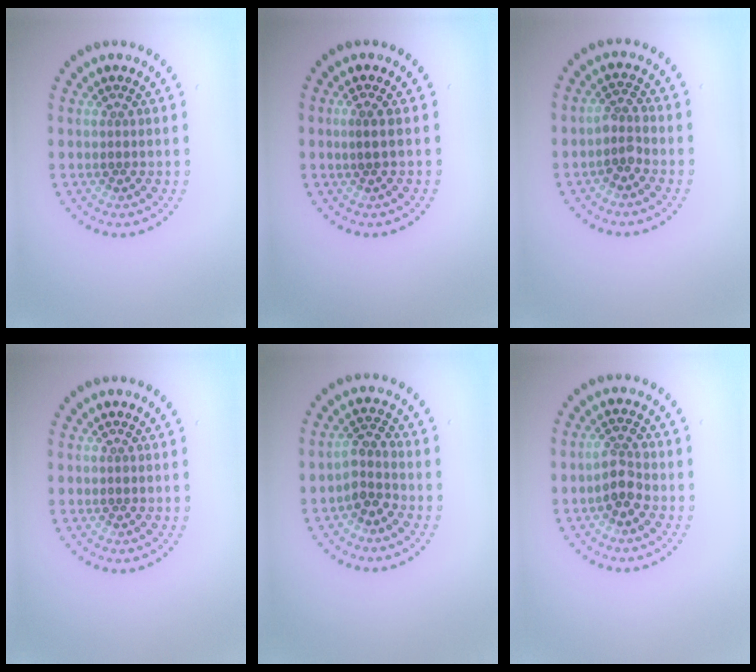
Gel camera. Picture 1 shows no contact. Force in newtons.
{"total": 0.8, "press": 0.6, "slide": 0.6}
{"total": 1.8, "press": 1.3, "slide": 1.2}
{"total": 0.0}
{"total": 2.4, "press": 2.0, "slide": 1.4}
{"total": 2.4, "press": 2.3, "slide": 0.6}